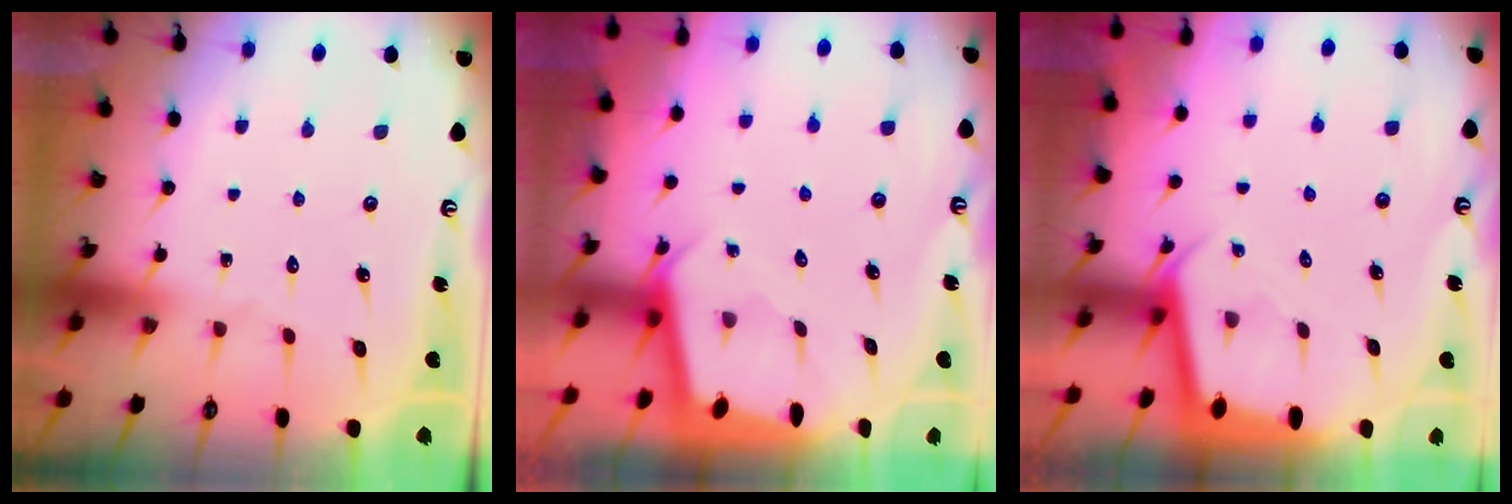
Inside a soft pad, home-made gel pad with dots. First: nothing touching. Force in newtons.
{"total": 2.1, "press": 2.1, "slide": 0.2}
{"total": 2.3, "press": 2.3, "slide": 0.1}